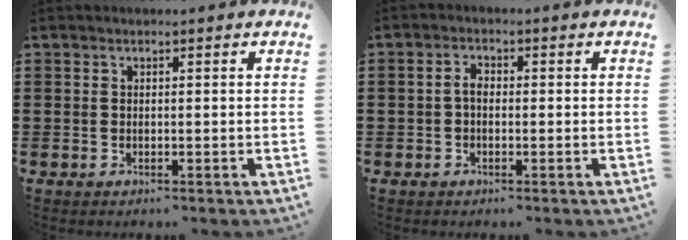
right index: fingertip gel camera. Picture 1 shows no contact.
{"total": 2.2, "force": [-0.4, 1.2, 1.8], "torque": [-0.042, 0.001, -0.011]}